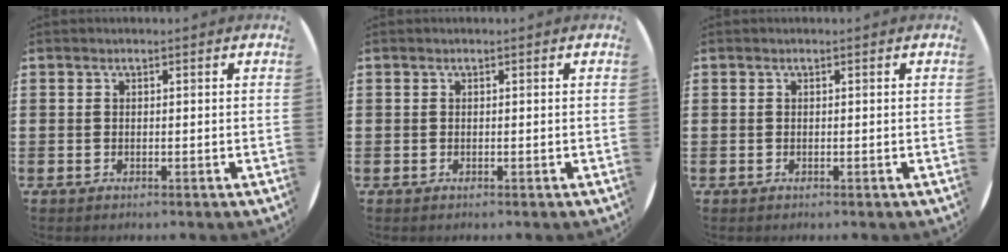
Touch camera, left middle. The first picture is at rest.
{"total": 0.0}
{"total": 0.0}